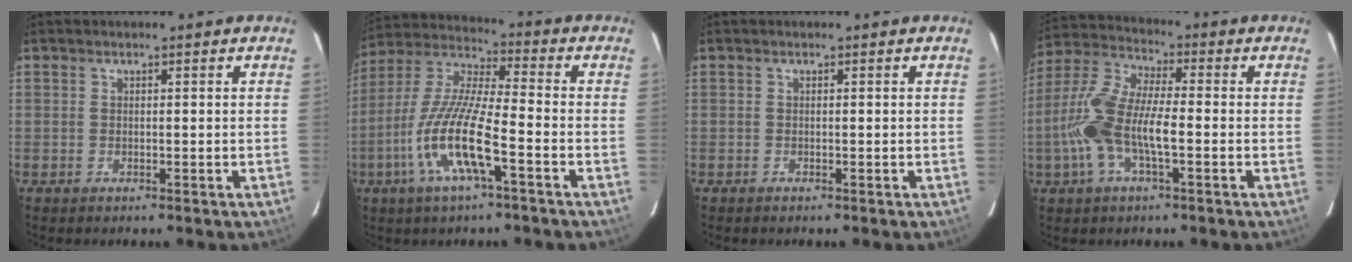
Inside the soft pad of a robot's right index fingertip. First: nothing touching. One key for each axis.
{"total": 14.1, "fx": -5.8, "fy": 2.2, "fz": 12.7, "tx": -0.263, "ty": -0.010, "tz": -0.117}
{"total": 0.0}
{"total": 13.0, "fx": -2.9, "fy": 4.3, "fz": 11.9, "tx": -0.258, "ty": 0.005, "tz": -0.061}